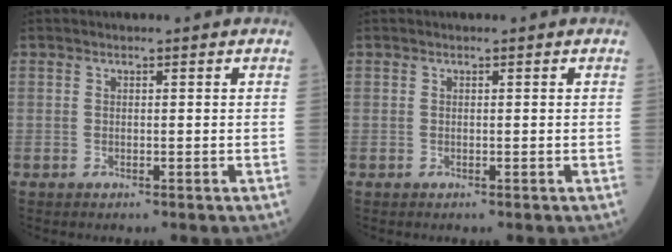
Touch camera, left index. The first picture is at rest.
{"total": 0.0}